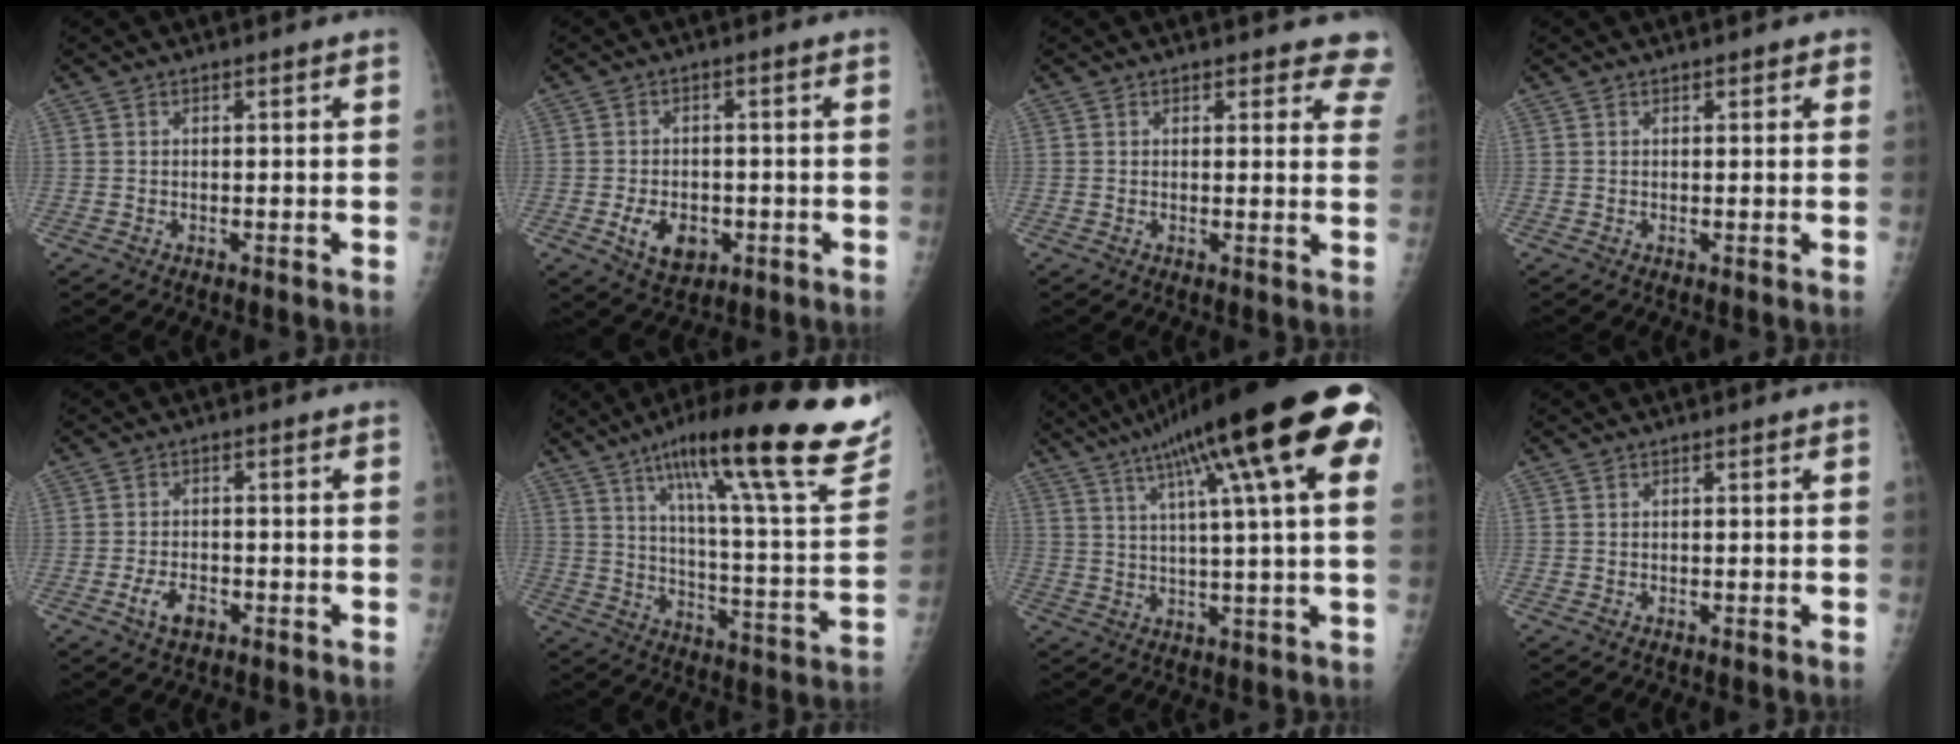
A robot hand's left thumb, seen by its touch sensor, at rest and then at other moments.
{"total": 6.6, "force": [-2.2, 4.5, 4.3], "torque": [-0.059, 0.003, -0.026]}
{"total": 7.0, "force": [6.2, 2.7, 1.6], "torque": [0.034, -0.023, 0.043]}
{"total": 1.5, "force": [0.9, 0.7, 1.0], "torque": [-0.001, -0.001, 0.007]}
{"total": 4.2, "force": [-2.1, 2.4, 2.8], "torque": [-0.048, 0.010, -0.035]}
{"total": 31.0, "force": [18.8, 5.4, 24.1], "torque": [-0.325, -0.043, 0.278]}
{"total": 25.4, "force": [11.4, 4.0, 22.3], "torque": [-0.329, 0.019, 0.161]}
{"total": 0.0}